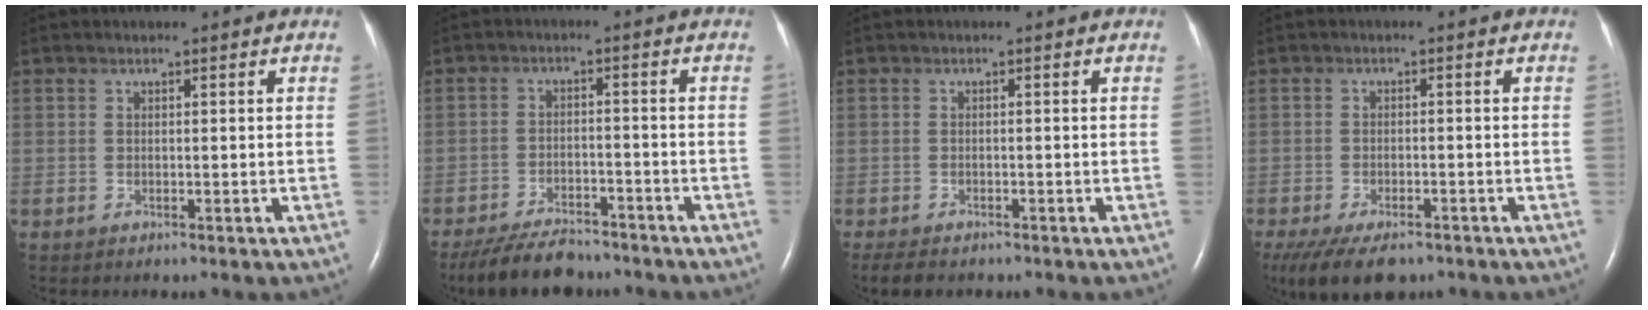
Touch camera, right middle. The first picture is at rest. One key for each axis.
{"total": 8.9, "fx": -7.8, "fy": 2.7, "fz": 3.4, "tx": -0.061, "ty": -0.014, "tz": -0.128}
{"total": 3.7, "fx": -3.0, "fy": 1.4, "fz": 1.8, "tx": -0.033, "ty": -0.009, "tz": -0.041}
{"total": 9.7, "fx": -7.0, "fy": 3.9, "fz": 5.4, "tx": -0.096, "ty": -0.012, "tz": -0.108}